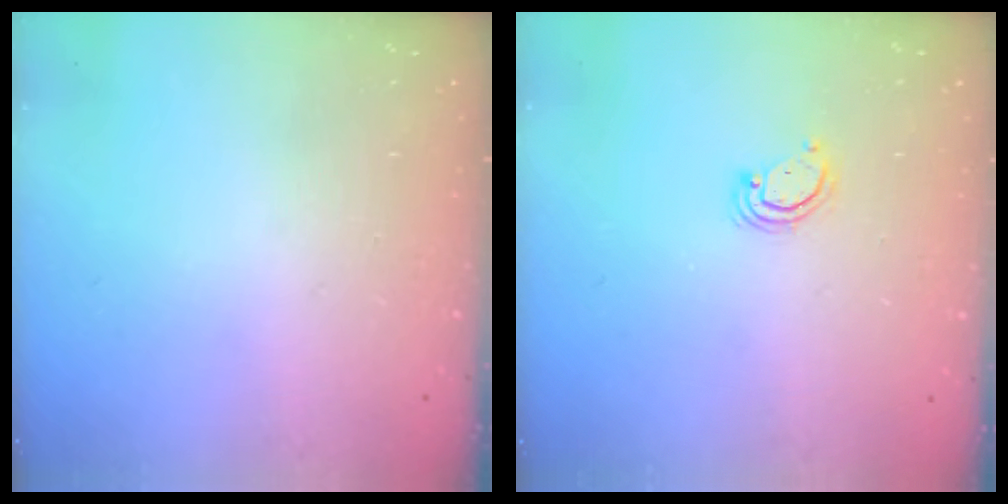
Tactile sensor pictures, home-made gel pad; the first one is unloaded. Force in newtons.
{"total": 3.7, "press": 3.7, "slide": 0.3}